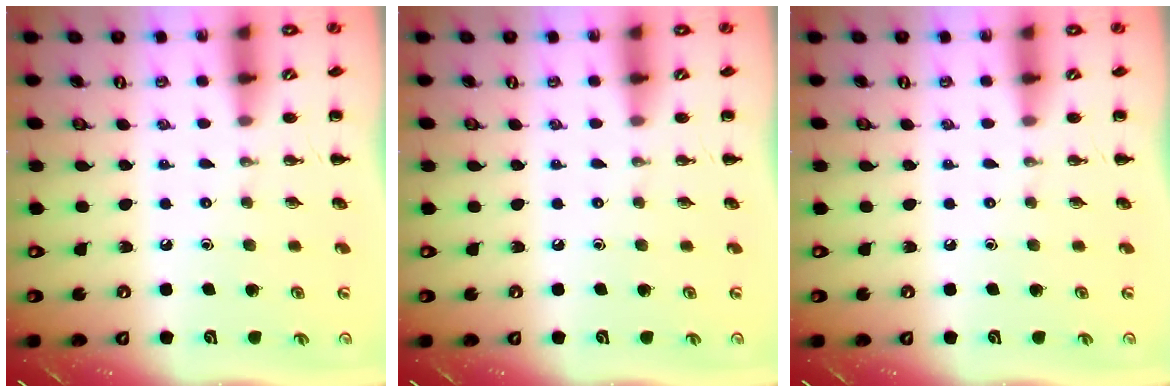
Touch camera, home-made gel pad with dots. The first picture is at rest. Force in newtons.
{"total": 0.0}
{"total": 0.0}